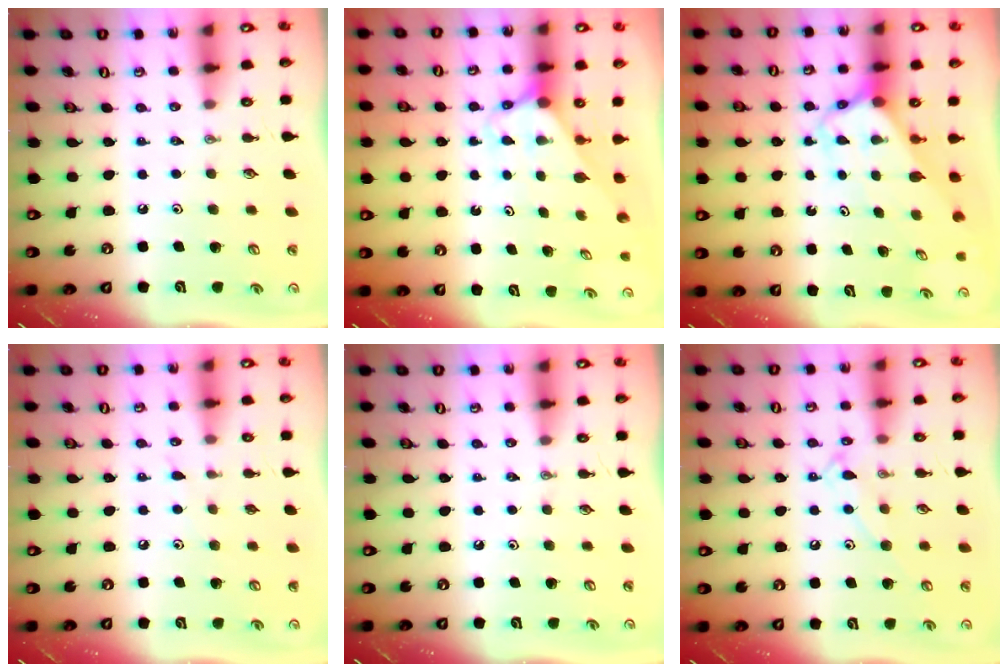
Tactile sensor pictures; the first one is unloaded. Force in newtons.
{"total": 2.7, "press": 2.7, "slide": 0.2}
{"total": 3.9, "press": 3.9, "slide": 0.4}
{"total": 4.5, "press": 4.5, "slide": 0.5}
{"total": 0.0}
{"total": 10.6, "press": 10.5, "slide": 0.7}